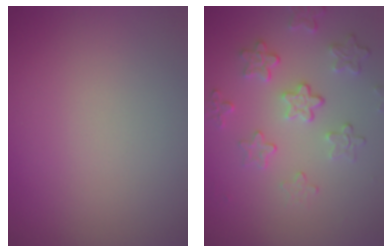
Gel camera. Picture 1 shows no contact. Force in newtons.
{"total": 3.9, "press": 3.2, "slide": 2.2}